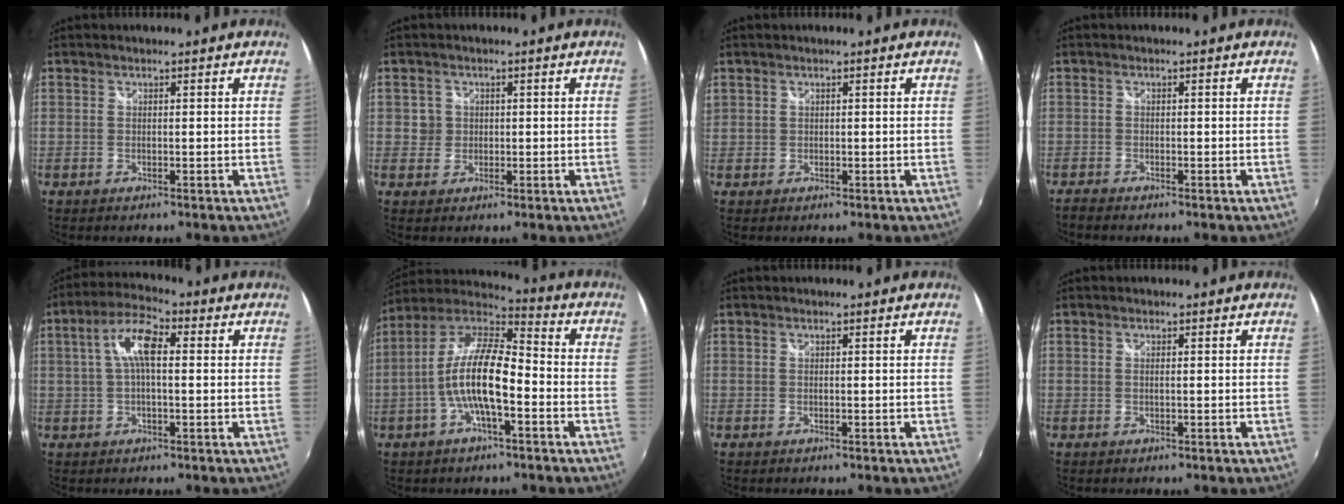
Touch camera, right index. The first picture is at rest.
{"total": 2.5, "force": [-0.2, 2.5, 0.1], "torque": [0.002, 0.002, -0.004]}
{"total": 1.1, "force": [0.0, 1.1, 0.1], "torque": [0.002, -0.002, -0.001]}
{"total": 1.6, "force": [-1.6, 0.3, 0.3], "torque": [-0.014, -0.008, -0.030]}
{"total": 7.5, "force": [0.8, 2.8, 7.0], "torque": [-0.138, 0.020, 0.014]}
{"total": 12.9, "force": [-3.5, 3.8, 11.8], "torque": [-0.234, 0.006, -0.069]}
{"total": 0.0}
{"total": 0.5, "force": [0.0, 0.0, 0.5], "torque": [-0.010, 0.001, -0.002]}